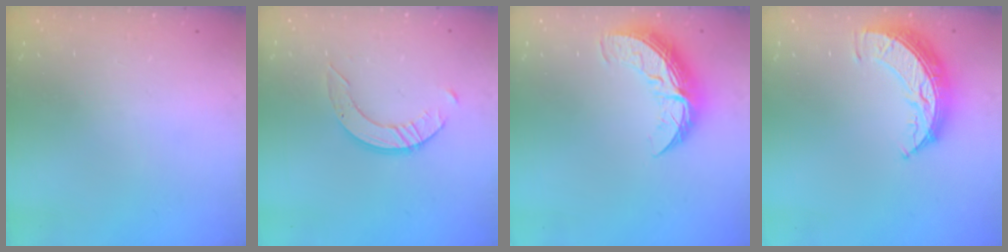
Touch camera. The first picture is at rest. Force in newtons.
{"total": 5.0, "press": 5.0, "slide": 0.4}
{"total": 11.0, "press": 11.0, "slide": 0.4}
{"total": 8.4, "press": 8.4, "slide": 0.7}